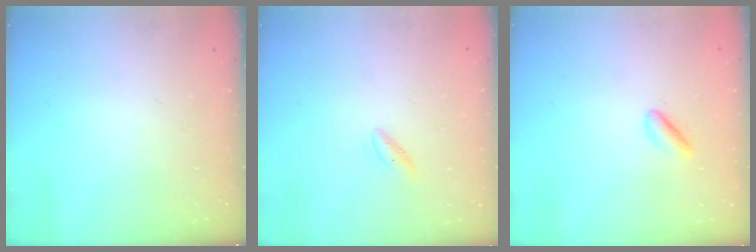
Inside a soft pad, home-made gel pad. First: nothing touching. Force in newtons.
{"total": 2.2, "press": 2.0, "slide": 0.8}
{"total": 2.4, "press": 2.3, "slide": 0.8}